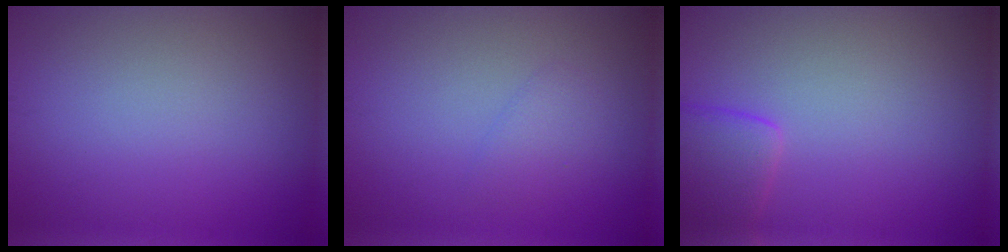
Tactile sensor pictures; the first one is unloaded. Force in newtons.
{"total": 1.3, "press": 1.3, "slide": 0.1}
{"total": 2.8, "press": 2.8, "slide": 0.2}